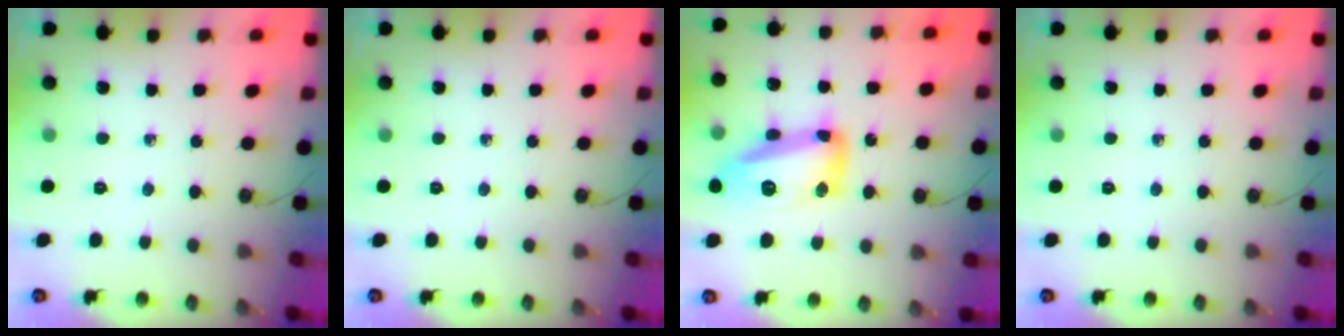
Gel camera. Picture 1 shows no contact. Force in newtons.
{"total": 0.0}
{"total": 17.1, "press": 17.1, "slide": 0.9}
{"total": 0.0}